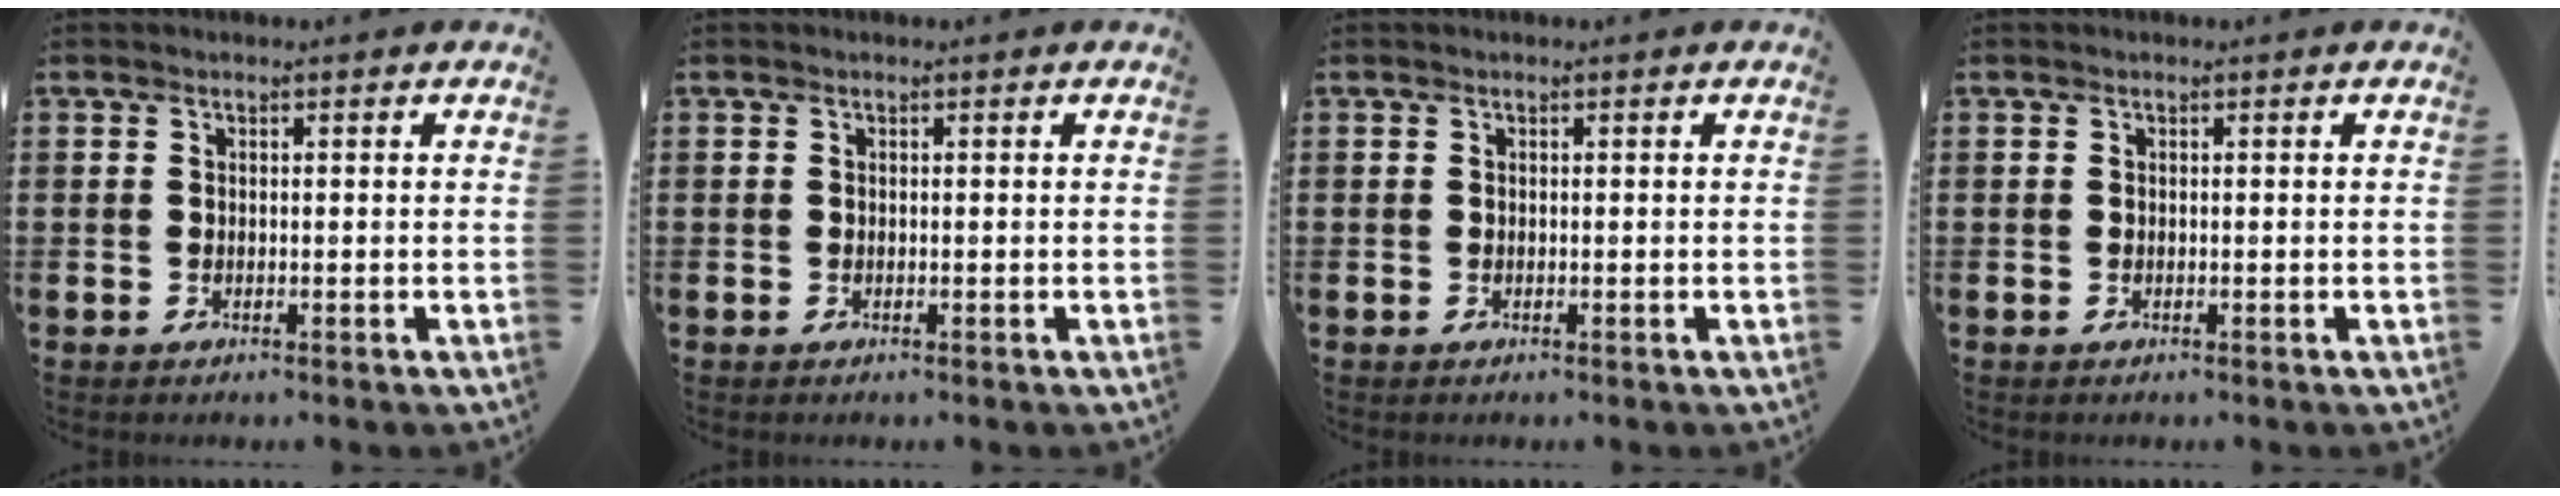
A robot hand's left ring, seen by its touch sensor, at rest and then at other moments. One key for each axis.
{"total": 0.0}
{"total": 0.0}
{"total": 0.0}